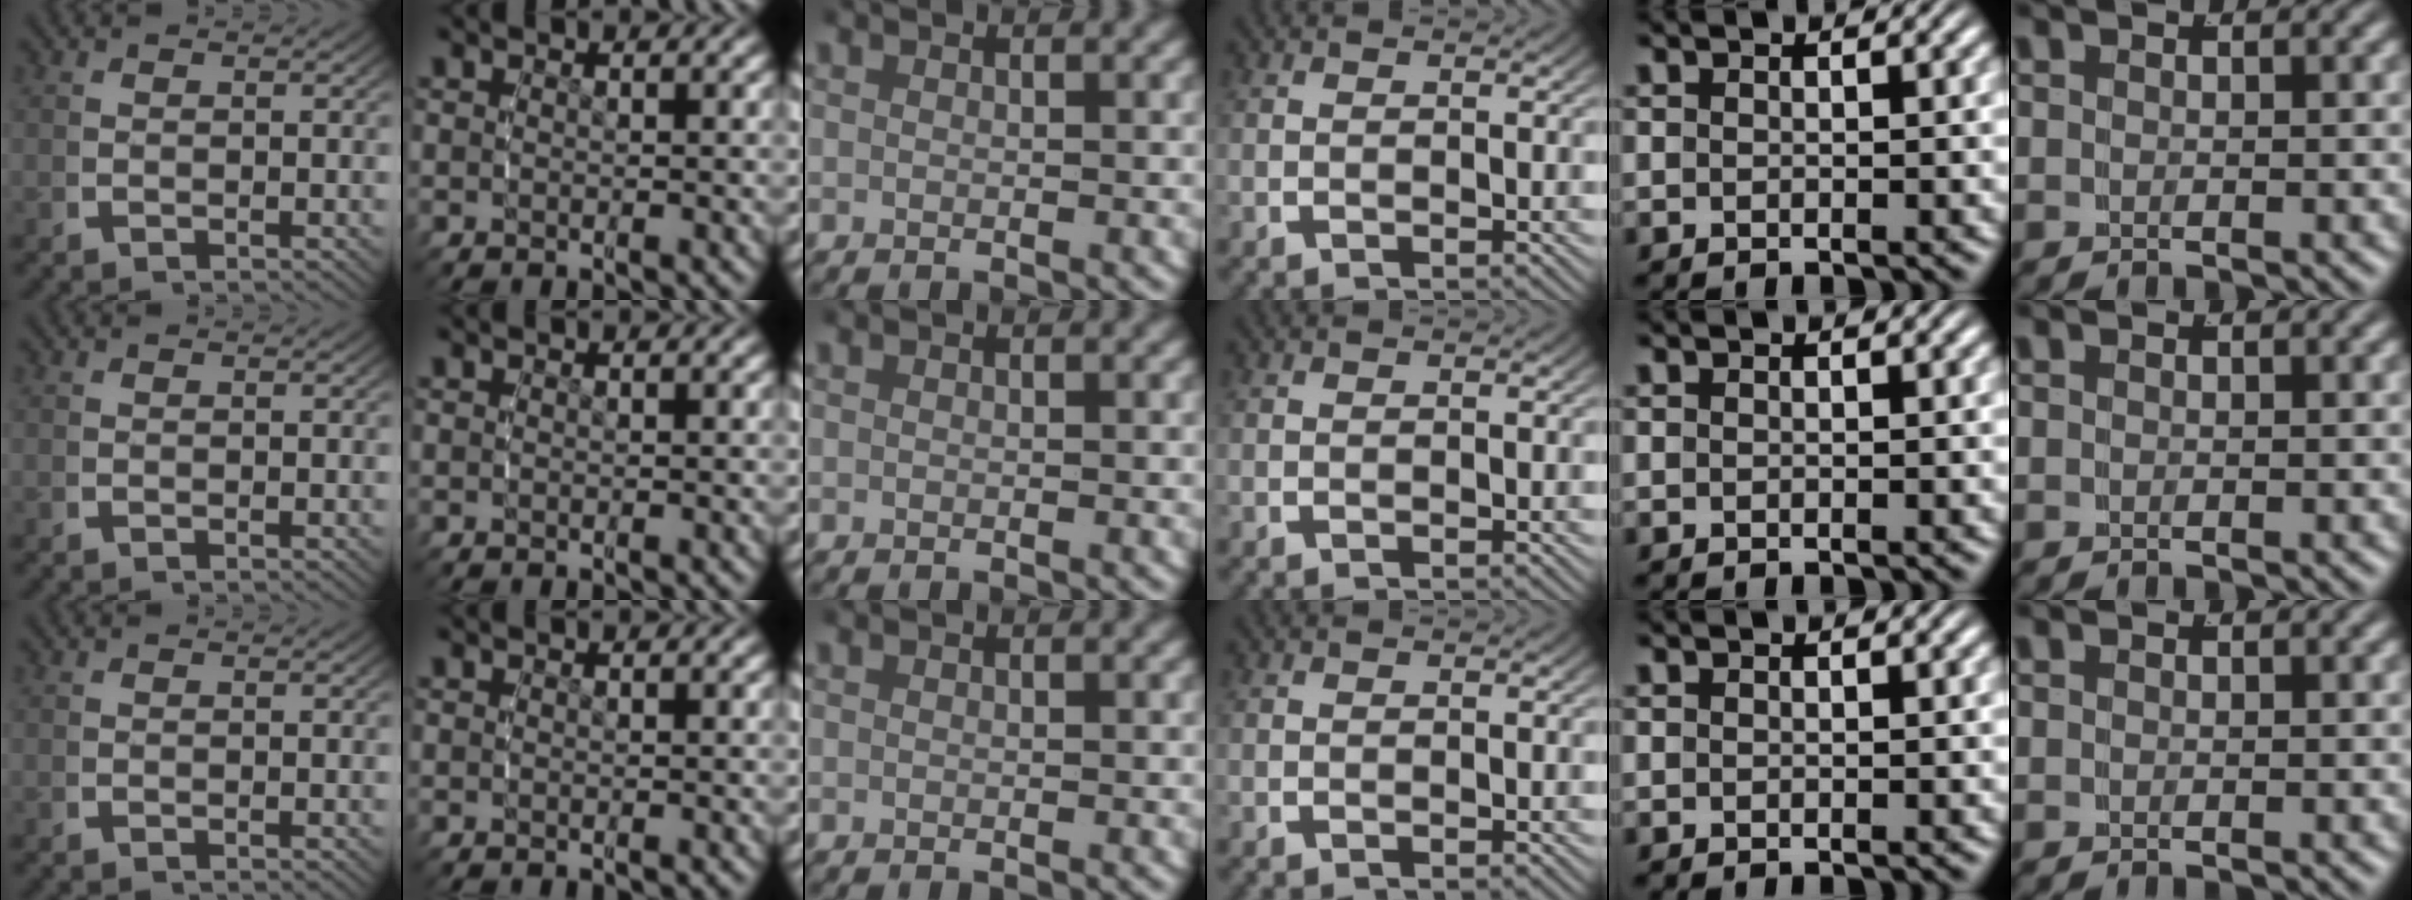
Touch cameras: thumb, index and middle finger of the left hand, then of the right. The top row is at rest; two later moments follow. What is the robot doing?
{"motion": "reach", "object": "paper towel"}